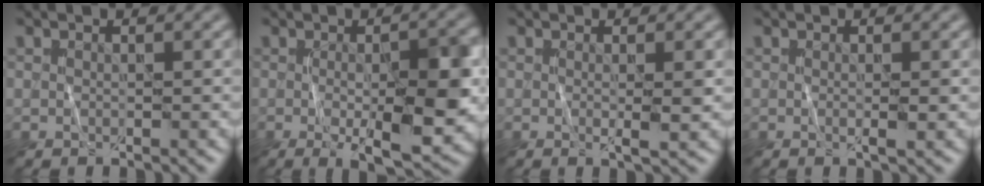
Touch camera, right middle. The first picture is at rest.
{"total": 7.9, "force": [-1.0, 1.9, 7.7], "torque": [-0.110, -0.009, -0.010]}
{"total": 1.9, "force": [0.1, 0.3, 1.9], "torque": [-0.028, -0.003, 0.000]}
{"total": 1.0, "force": [0.1, 0.2, 1.0], "torque": [-0.013, 0.001, -0.002]}